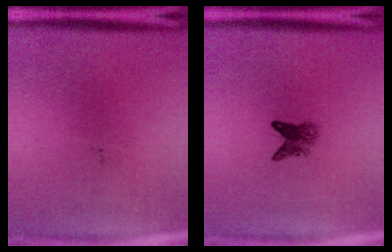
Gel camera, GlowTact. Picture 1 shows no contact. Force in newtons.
{"total": 2.6}